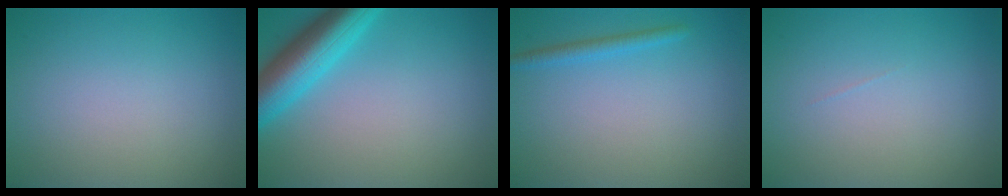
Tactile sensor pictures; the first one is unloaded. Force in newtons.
{"total": 6.6, "press": 6.6, "slide": 0.3}
{"total": 1.5, "press": 1.4, "slide": 0.1}
{"total": 0.0}